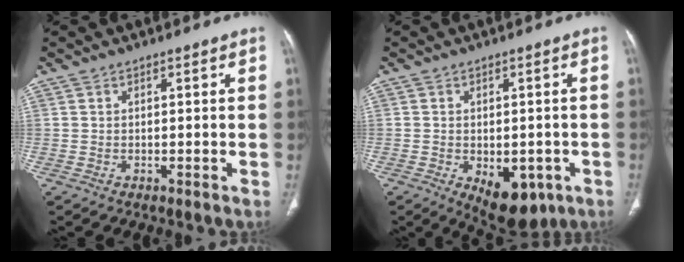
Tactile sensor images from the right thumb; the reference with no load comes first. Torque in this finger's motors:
{"motor_torque": [0.59, 1.30, -0.12, 0.11, 0.18]}